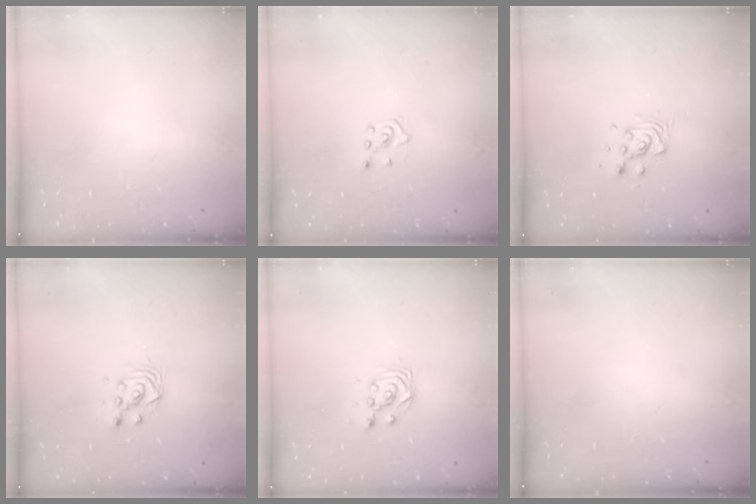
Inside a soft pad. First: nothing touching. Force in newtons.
{"total": 2.4, "press": 2.4, "slide": 0.5}
{"total": 9.3, "press": 9.0, "slide": 2.3}
{"total": 3.0, "press": 3.0, "slide": 0.1}
{"total": 2.9, "press": 2.9, "slide": 0.4}
{"total": 0.0}